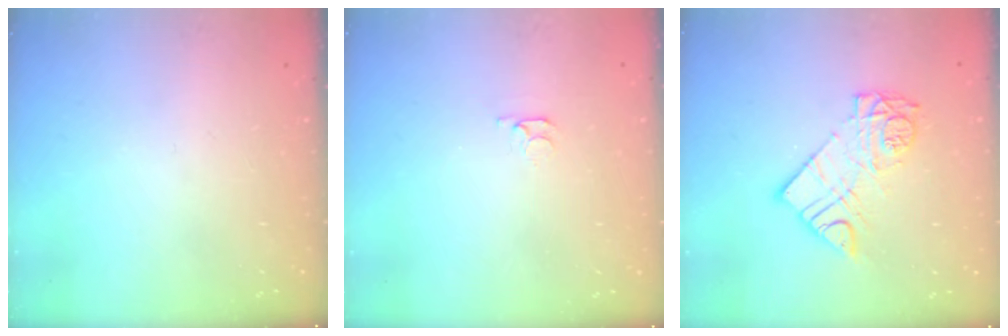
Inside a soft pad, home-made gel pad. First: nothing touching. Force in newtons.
{"total": 3.4, "press": 3.3, "slide": 0.4}
{"total": 11.4, "press": 11.3, "slide": 0.9}